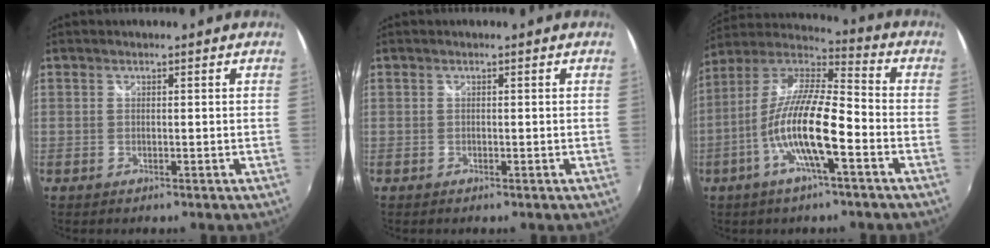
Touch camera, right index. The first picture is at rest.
{"total": 0.0}
{"total": 15.0, "force": [-5.6, 2.9, 13.6], "torque": [-0.261, -0.007, -0.110]}